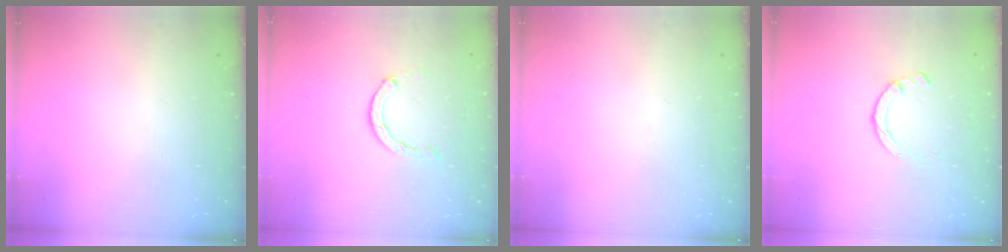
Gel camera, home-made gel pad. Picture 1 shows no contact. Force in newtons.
{"total": 2.8, "press": 2.7, "slide": 0.4}
{"total": 0.0}
{"total": 1.4, "press": 1.4, "slide": 0.3}